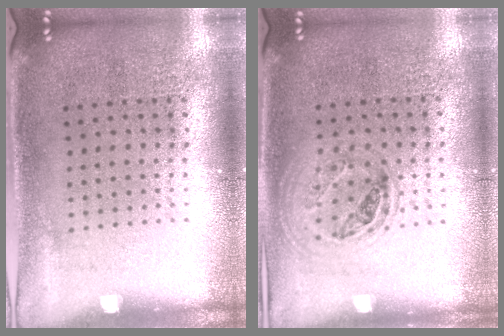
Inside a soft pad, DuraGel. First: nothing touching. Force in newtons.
{"total": 1.0, "press": 0.9, "slide": 0.3}